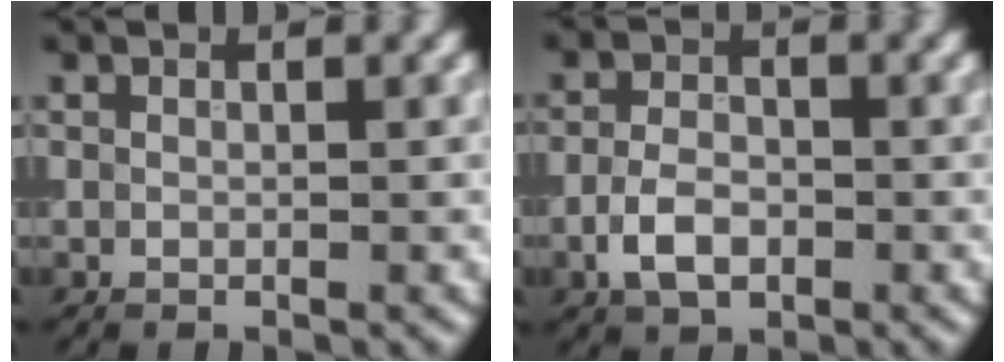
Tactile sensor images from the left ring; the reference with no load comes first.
{"total": 3.4, "force": [-1.4, 2.0, 2.4], "torque": [-0.045, 0.002, -0.032]}